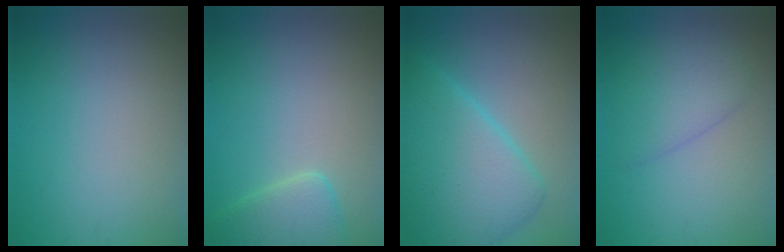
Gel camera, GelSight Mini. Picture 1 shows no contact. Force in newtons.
{"total": 3.0, "press": 3.0, "slide": 0.3}
{"total": 8.3, "press": 8.3, "slide": 0.2}
{"total": 3.2, "press": 3.2, "slide": 0.3}